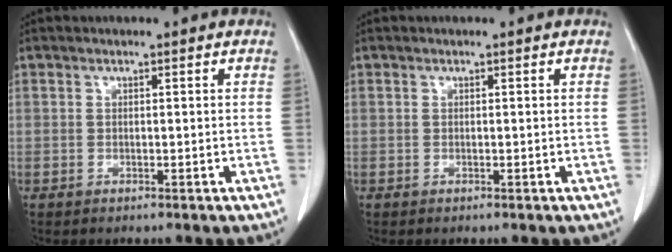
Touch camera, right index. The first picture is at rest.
{"total": 0.0}